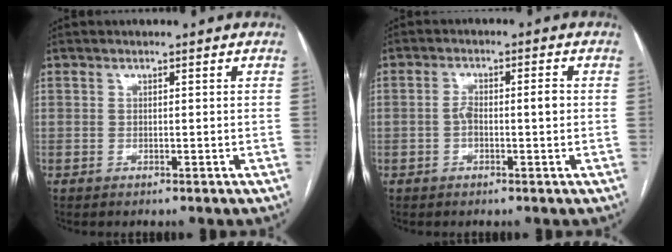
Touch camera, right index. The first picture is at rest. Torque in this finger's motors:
{"motor_torque": [0.02, 0.02, 0.09, 0.02]}